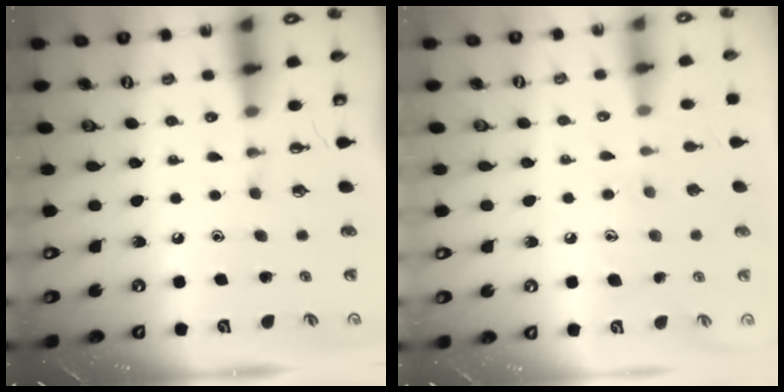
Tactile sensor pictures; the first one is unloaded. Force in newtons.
{"total": 8.3, "press": 8.3, "slide": 0.6}